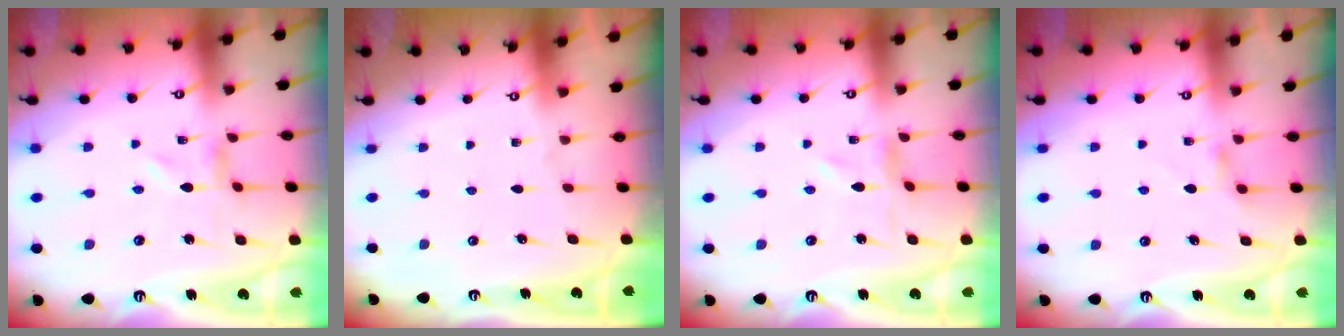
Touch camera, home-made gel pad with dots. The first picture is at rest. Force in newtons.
{"total": 0.0}
{"total": 1.0, "press": 1.0, "slide": 0.2}
{"total": 2.8, "press": 2.7, "slide": 0.6}